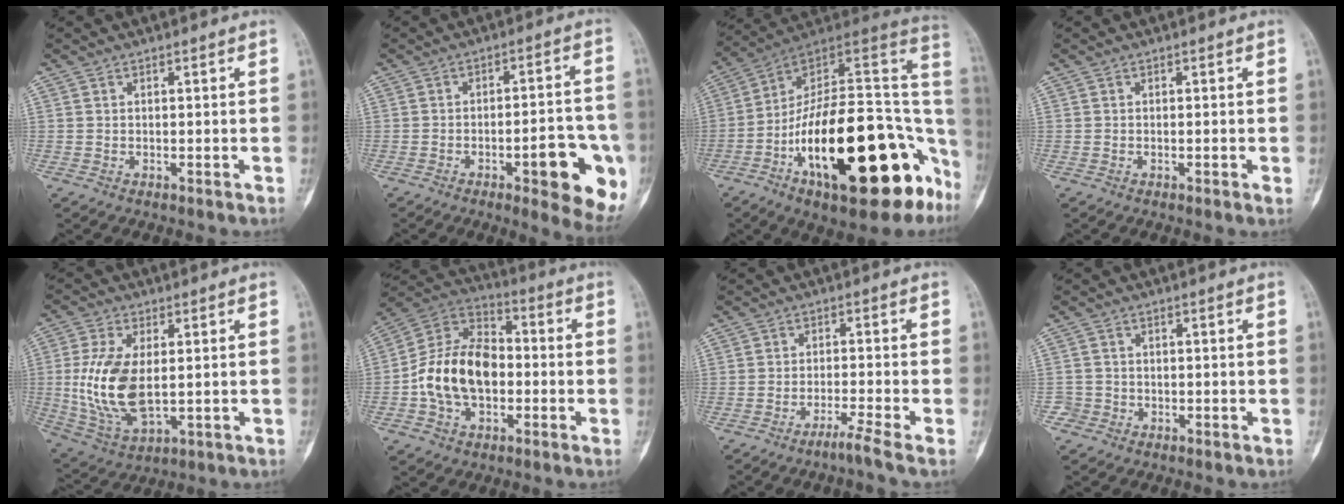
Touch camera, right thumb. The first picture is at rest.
{"total": 14.4, "force": [-5.3, 4.4, 12.7], "torque": [-0.133, 0.021, -0.060]}
{"total": 32.0, "force": [-11.3, 13.3, 26.8], "torque": [-0.315, 0.072, -0.172]}
{"total": 1.0, "force": [-0.2, 0.2, 1.0], "torque": [-0.016, -0.002, -0.002]}
{"total": 15.2, "force": [0.7, 8.0, 12.8], "torque": [-0.267, -0.013, 0.028]}
{"total": 16.3, "force": [-2.2, 10.9, 11.8], "torque": [-0.200, 0.036, -0.044]}
{"total": 3.4, "force": [-2.5, -1.2, 1.9], "torque": [-0.048, 0.006, -0.053]}
{"total": 1.9, "force": [-0.8, 1.7, -0.4], "torque": [0.019, 0.009, -0.022]}